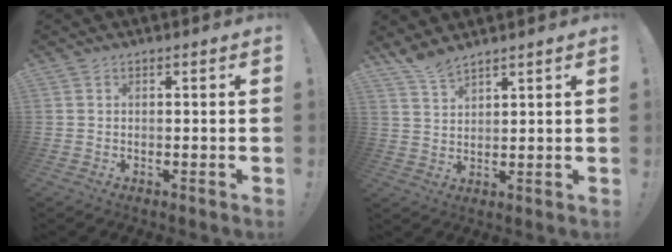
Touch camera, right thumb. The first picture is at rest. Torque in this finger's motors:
{"motor_torque": [-0.13, 0.06, 0.09, 0.00, 0.15]}